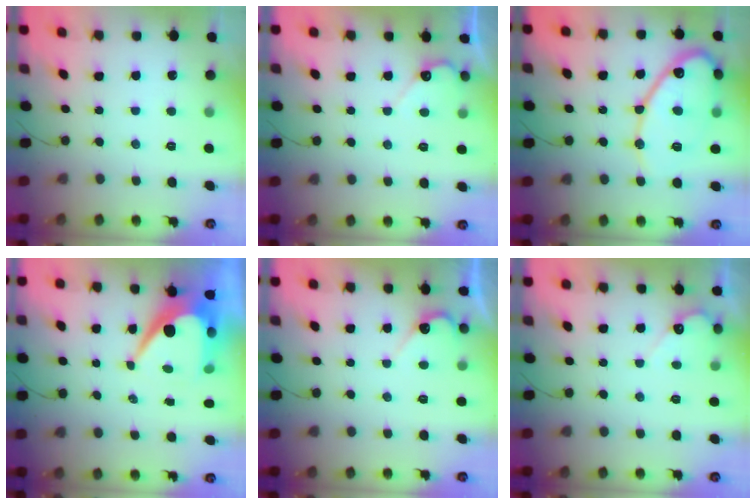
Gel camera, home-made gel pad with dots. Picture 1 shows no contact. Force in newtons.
{"total": 4.9, "press": 4.9, "slide": 0.3}
{"total": 18.4, "press": 18.3, "slide": 1.4}
{"total": 12.2, "press": 12.2, "slide": 0.7}
{"total": 4.4, "press": 4.4, "slide": 0.4}
{"total": 4.4, "press": 4.4, "slide": 0.3}